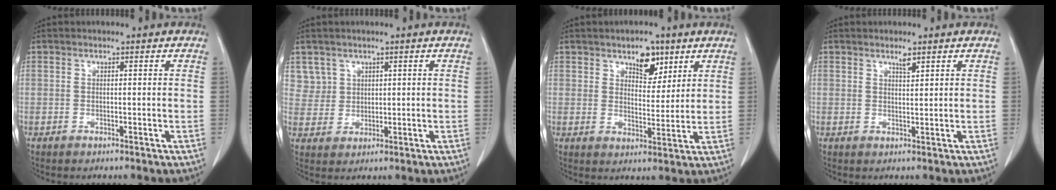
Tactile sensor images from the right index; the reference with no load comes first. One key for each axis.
{"total": 3.8, "fx": 2.1, "fy": 3.1, "fz": -0.4, "tx": 0.023, "ty": 0.004, "tz": 0.041}
{"total": 5.7, "fx": 3.6, "fy": 3.0, "fz": 3.3, "tx": -0.044, "ty": 0.002, "tz": 0.057}
{"total": 1.4, "fx": 1.1, "fy": 0.2, "fz": 0.9, "tx": -0.019, "ty": -0.003, "tz": 0.022}